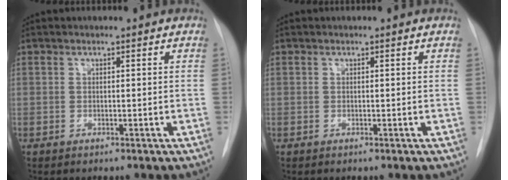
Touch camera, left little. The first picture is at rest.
{"total": 0.0}